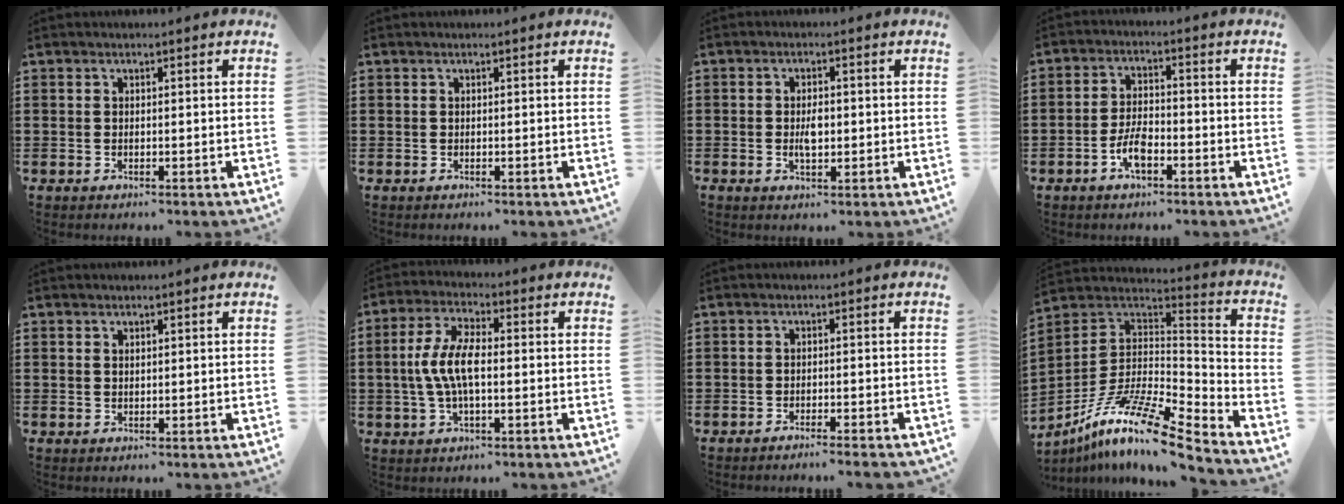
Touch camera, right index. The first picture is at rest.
{"total": 0.0}
{"total": 2.9, "force": [-0.3, 1.4, 2.5], "torque": [-0.048, 0.002, -0.005]}
{"total": 5.0, "force": [-2.3, 2.2, 3.9], "torque": [-0.093, -0.001, -0.049]}
{"total": 0.7, "force": [0.5, 0.4, 0.4], "torque": [-0.010, 0.002, 0.009]}
{"total": 7.4, "force": [-0.4, 2.8, 6.8], "torque": [-0.158, -0.005, -0.016]}
{"total": 1.8, "force": [-1.6, -0.3, 0.6], "torque": [-0.010, 0.001, -0.031]}
{"total": 13.0, "force": [-8.9, 2.2, 9.3], "torque": [-0.193, 0.000, -0.176]}